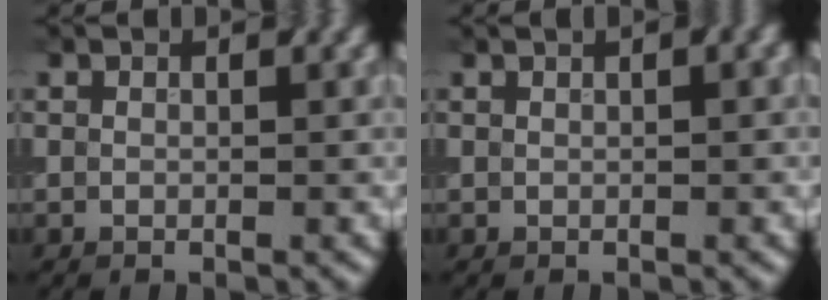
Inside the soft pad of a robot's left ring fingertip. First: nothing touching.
{"total": 0.6, "force": [0.3, 0.2, 0.4], "torque": [-0.008, 0.005, 0.006]}